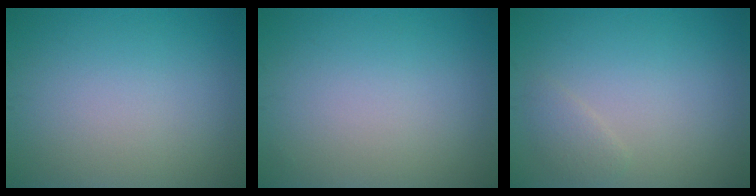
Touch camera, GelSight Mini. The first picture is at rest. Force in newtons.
{"total": 0.0}
{"total": 1.2, "press": 1.2, "slide": 0.1}